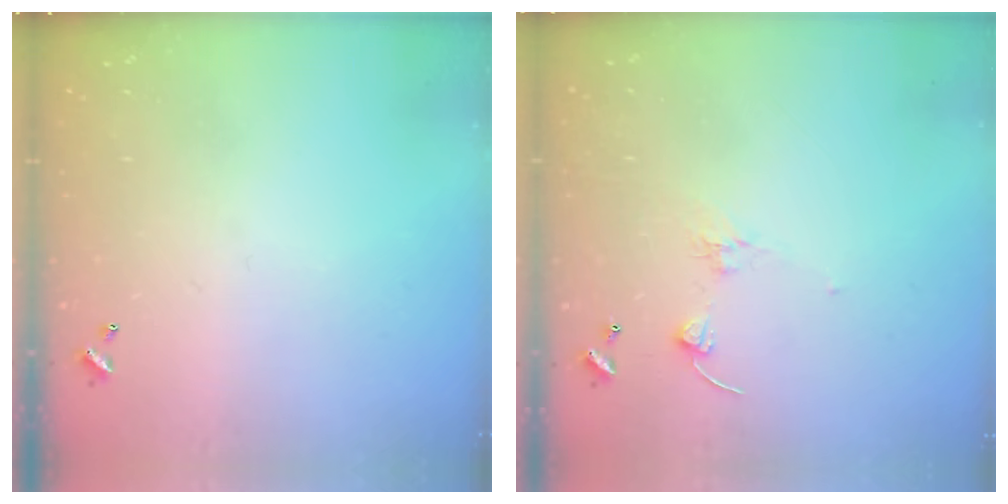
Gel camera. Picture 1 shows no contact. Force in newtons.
{"total": 1.7, "press": 1.5, "slide": 0.7}